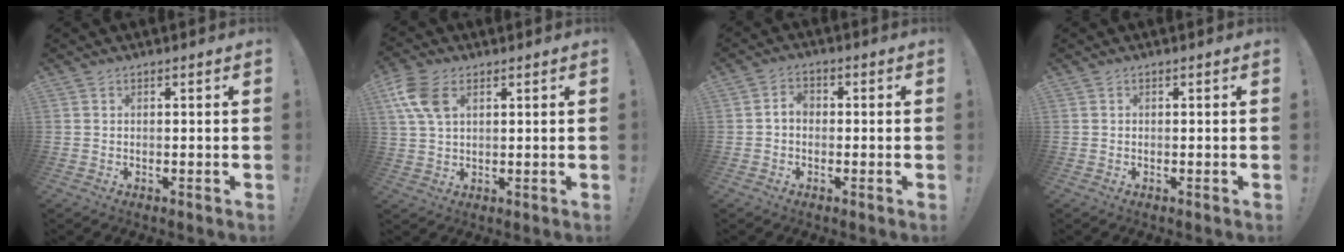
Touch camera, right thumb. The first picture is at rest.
{"total": 9.3, "force": [3.6, 5.5, 6.6], "torque": [-0.138, -0.002, 0.069]}
{"total": 3.3, "force": [-0.8, 2.3, 2.3], "torque": [-0.047, 0.015, -0.014]}
{"total": 0.0}